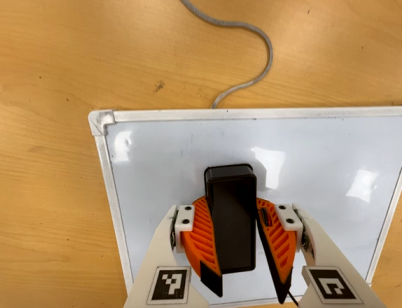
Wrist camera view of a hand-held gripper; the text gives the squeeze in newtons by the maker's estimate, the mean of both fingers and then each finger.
{"total": 14.1, "left": 16.0, "right": 12.1}